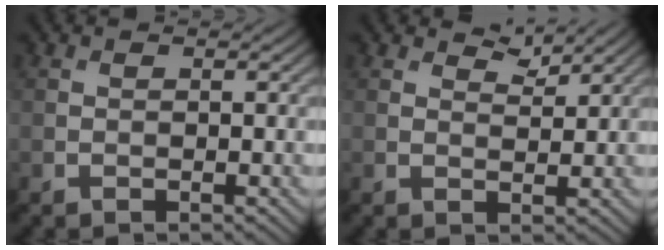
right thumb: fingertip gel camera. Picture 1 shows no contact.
{"total": 2.3, "force": [2.0, 0.8, 1.0], "torque": [-0.018, -0.002, 0.040]}